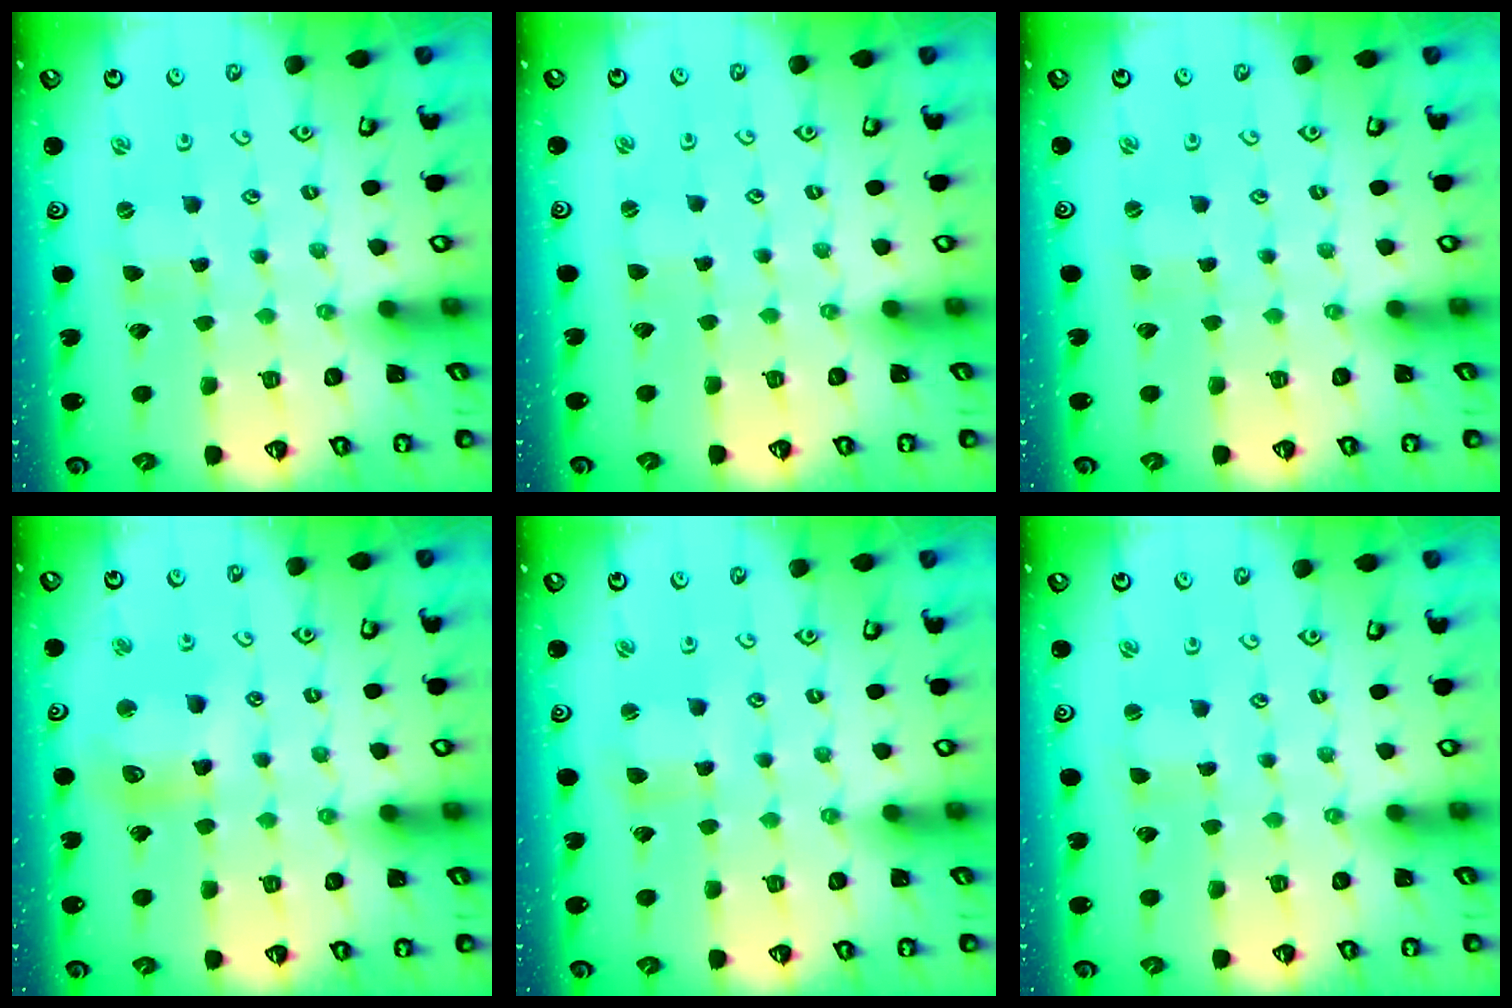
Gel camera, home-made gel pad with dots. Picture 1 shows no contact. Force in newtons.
{"total": 0.9, "press": 0.9, "slide": 0.2}
{"total": 0.0}
{"total": 11.2, "press": 11.0, "slide": 1.8}
{"total": 3.1, "press": 3.1, "slide": 0.3}
{"total": 0.8, "press": 0.8, "slide": 0.0}